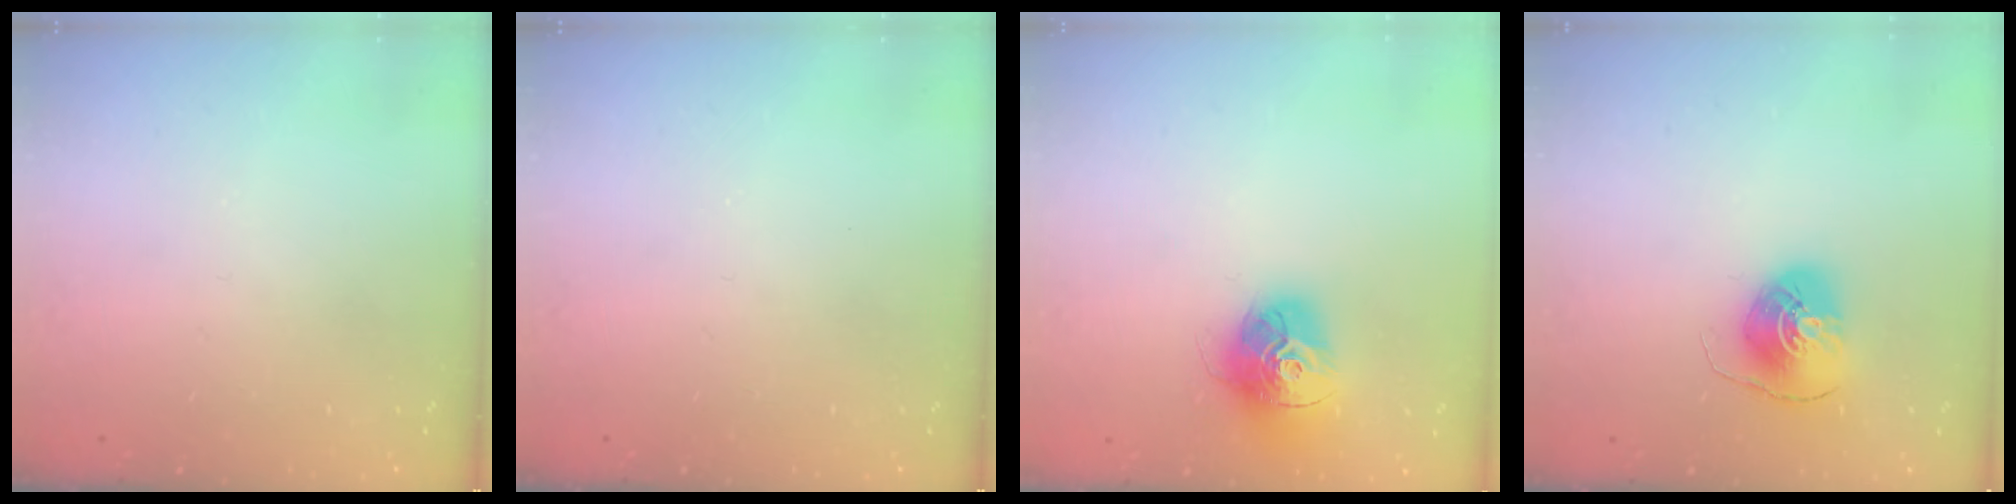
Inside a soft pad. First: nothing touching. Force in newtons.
{"total": 0.0}
{"total": 15.2, "press": 15.2, "slide": 1.3}
{"total": 7.6, "press": 7.6, "slide": 0.3}